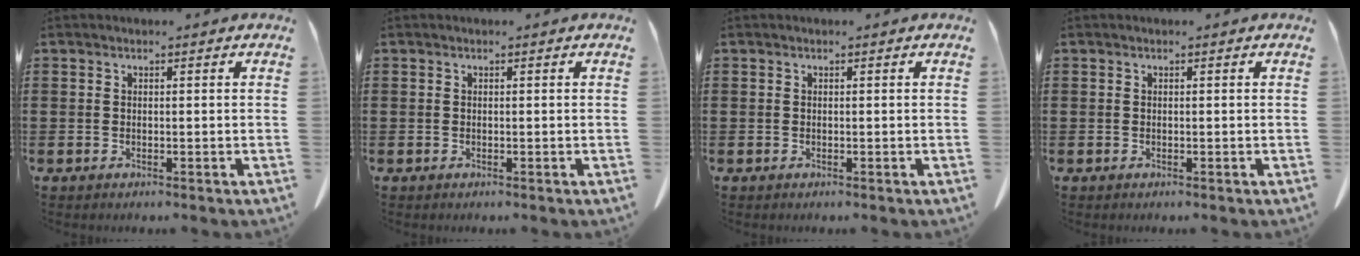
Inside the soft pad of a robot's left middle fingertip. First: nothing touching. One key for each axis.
{"total": 0.0}
{"total": 0.0}
{"total": 0.0}